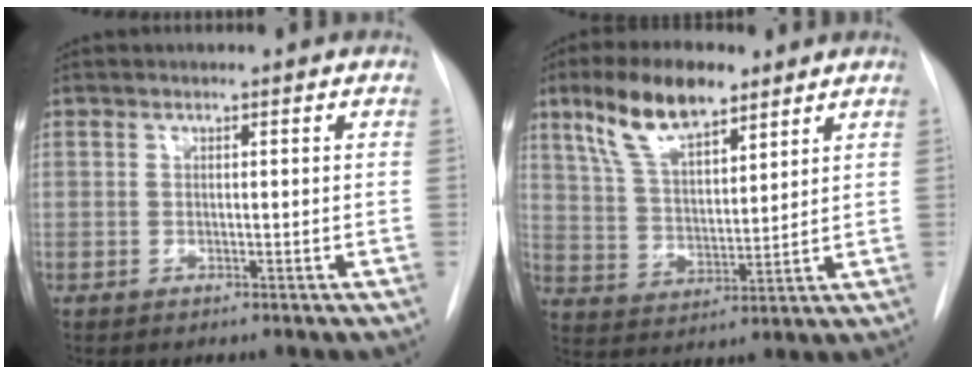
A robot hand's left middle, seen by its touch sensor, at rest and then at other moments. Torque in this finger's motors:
{"motor_torque": [1.04, -1.10, 0.51, 0.18]}